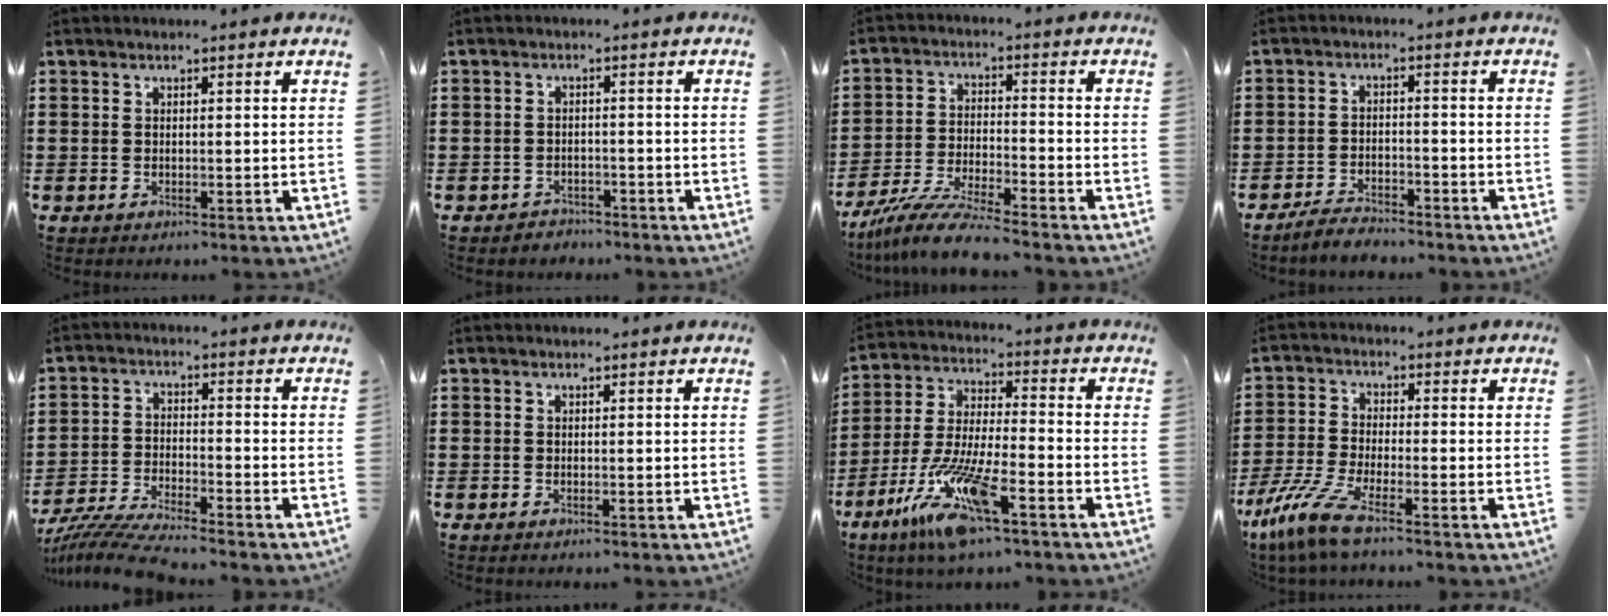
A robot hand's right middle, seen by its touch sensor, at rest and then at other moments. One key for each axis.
{"total": 2.1, "fx": -2.0, "fy": 0.6, "fz": -0.2, "tx": -0.003, "ty": 0.002, "tz": -0.046}
{"total": 8.4, "fx": -7.6, "fy": 0.2, "fz": 3.5, "tx": -0.072, "ty": 0.001, "tz": -0.149}
{"total": 3.5, "fx": -3.5, "fy": 0.4, "fz": 0.4, "tx": -0.010, "ty": 0.008, "tz": -0.073}
{"total": 6.8, "fx": -6.5, "fy": -0.2, "fz": 2.0, "tx": -0.055, "ty": -0.012, "tz": -0.131}
{"total": 0.0}
{"total": 12.5, "fx": -8.2, "fy": 1.7, "fz": 9.3, "tx": -0.199, "ty": -0.007, "tz": -0.159}
{"total": 7.4, "fx": -5.5, "fy": 0.7, "fz": 4.9, "tx": -0.125, "ty": -0.019, "tz": -0.113}